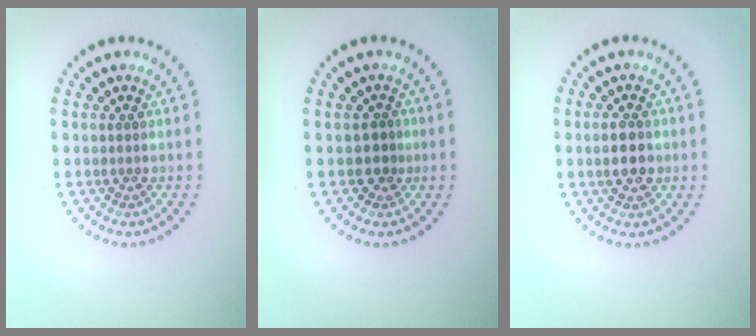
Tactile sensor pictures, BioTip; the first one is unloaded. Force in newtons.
{"total": 1.6, "press": 1.3, "slide": 0.9}
{"total": 2.9, "press": 2.9, "slide": 0.1}